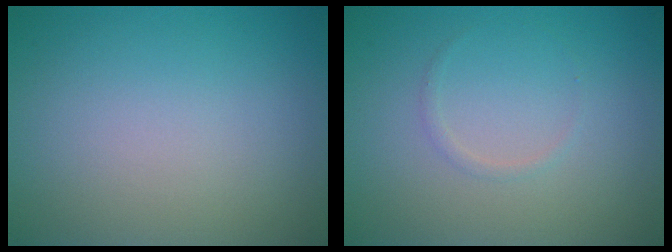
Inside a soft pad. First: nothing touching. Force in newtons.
{"total": 0.6, "press": 0.6, "slide": 0.0}